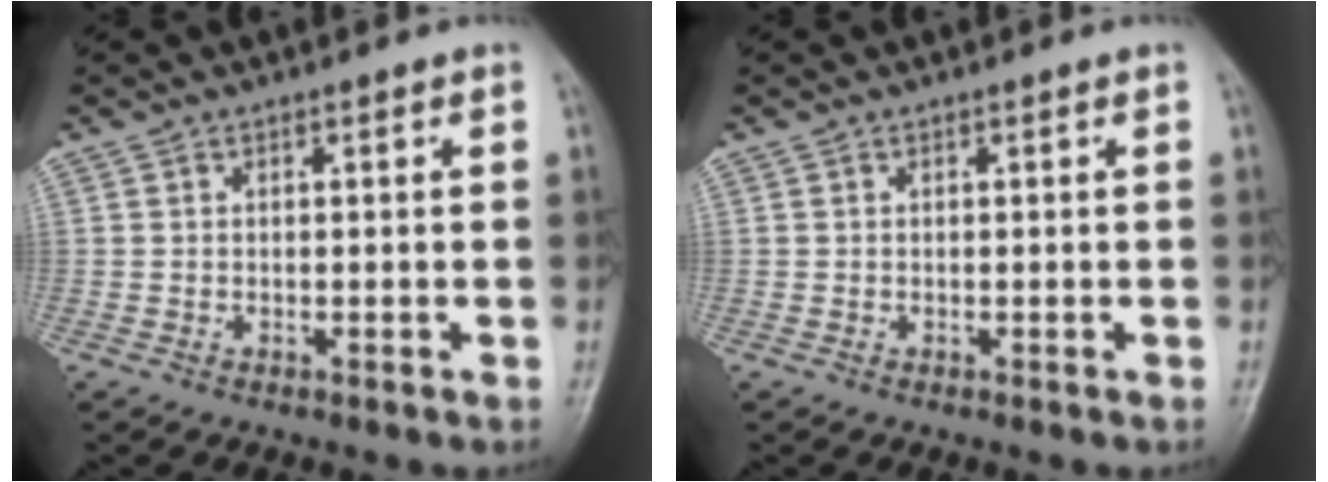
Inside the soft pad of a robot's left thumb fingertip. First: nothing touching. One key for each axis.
{"total": 0.0}